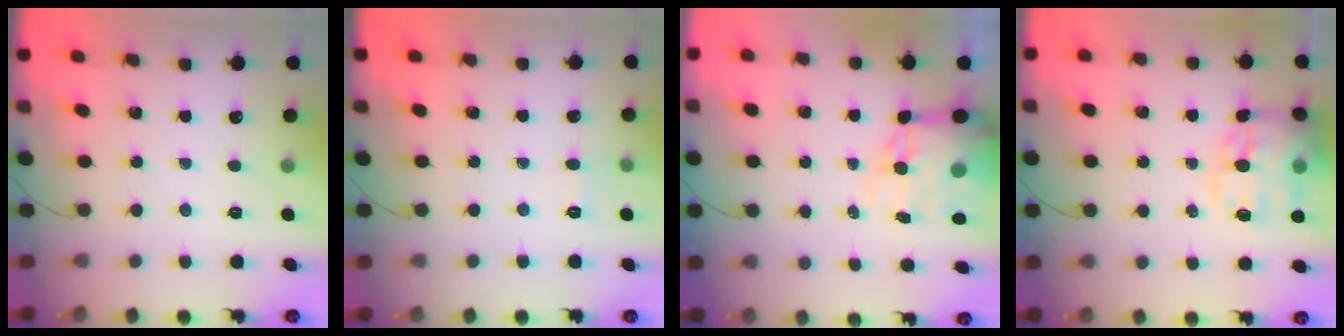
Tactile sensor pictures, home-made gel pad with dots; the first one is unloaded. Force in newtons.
{"total": 5.0, "press": 4.8, "slide": 1.4}
{"total": 14.4, "press": 14.0, "slide": 3.4}
{"total": 16.2, "press": 15.8, "slide": 3.3}